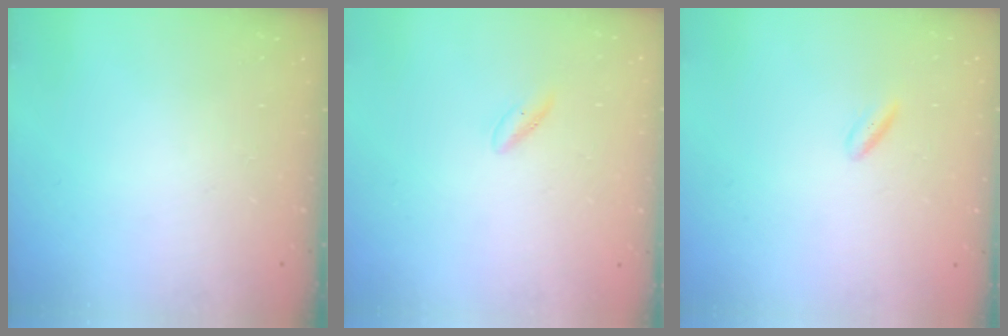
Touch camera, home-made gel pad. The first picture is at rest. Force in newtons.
{"total": 2.2, "press": 2.0, "slide": 0.8}
{"total": 2.3, "press": 2.1, "slide": 1.0}